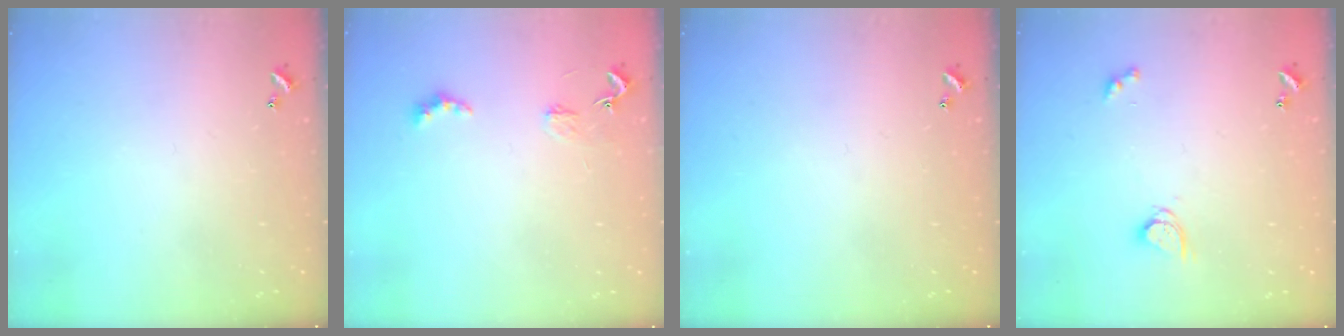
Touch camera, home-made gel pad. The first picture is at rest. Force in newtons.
{"total": 2.8, "press": 2.7, "slide": 0.5}
{"total": 0.0}
{"total": 4.0, "press": 3.9, "slide": 0.4}